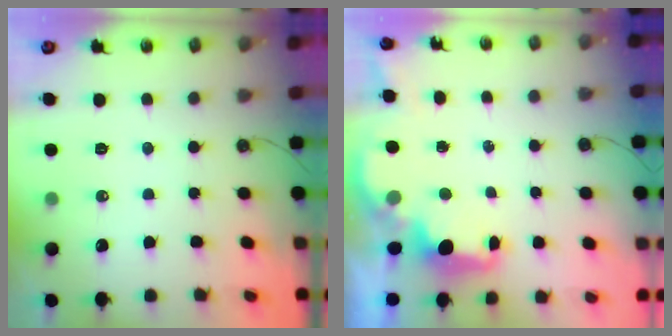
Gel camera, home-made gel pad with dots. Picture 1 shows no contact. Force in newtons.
{"total": 2.2, "press": 2.1, "slide": 0.8}